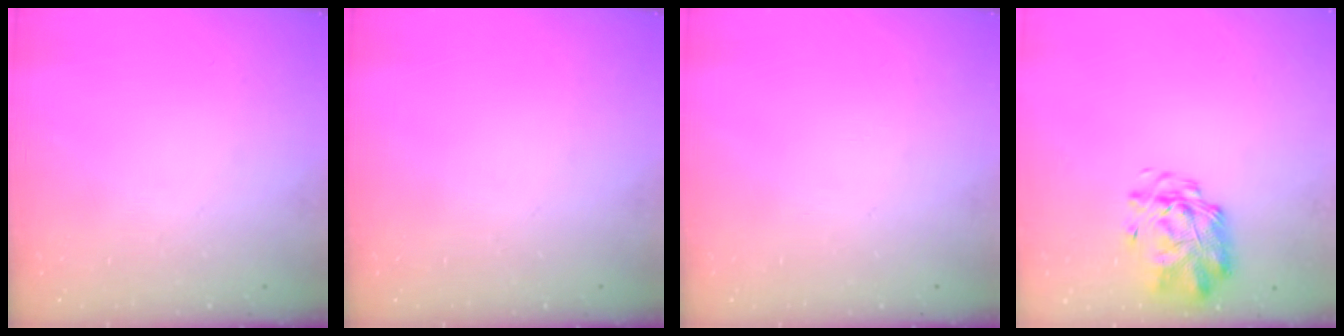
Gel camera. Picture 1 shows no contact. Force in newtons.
{"total": 0.0}
{"total": 0.0}
{"total": 2.4, "press": 2.2, "slide": 1.0}